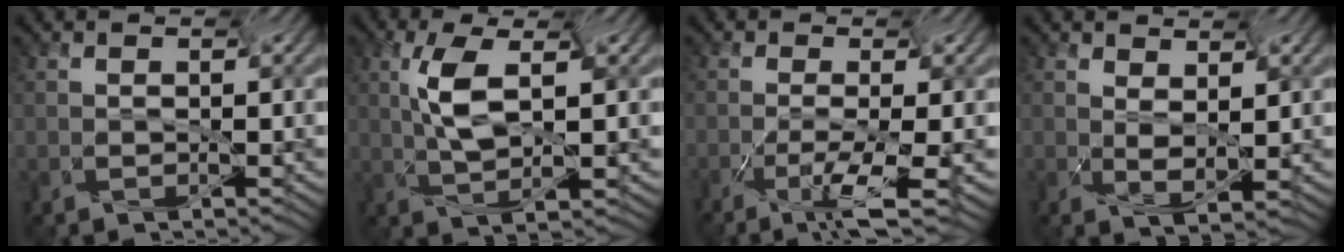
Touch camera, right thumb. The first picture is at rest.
{"total": 6.5, "force": [-1.3, 2.6, 5.8], "torque": [-0.125, 0.011, -0.008]}
{"total": 5.5, "force": [-3.7, 0.9, 4.0], "torque": [-0.081, 0.000, -0.059]}
{"total": 3.3, "force": [0.2, 1.5, 2.9], "torque": [-0.076, 0.006, 0.009]}